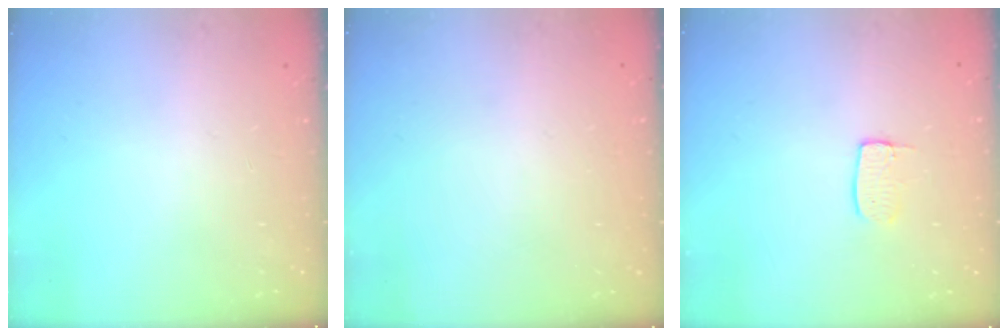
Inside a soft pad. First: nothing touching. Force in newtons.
{"total": 0.0}
{"total": 4.8, "press": 4.8, "slide": 0.3}